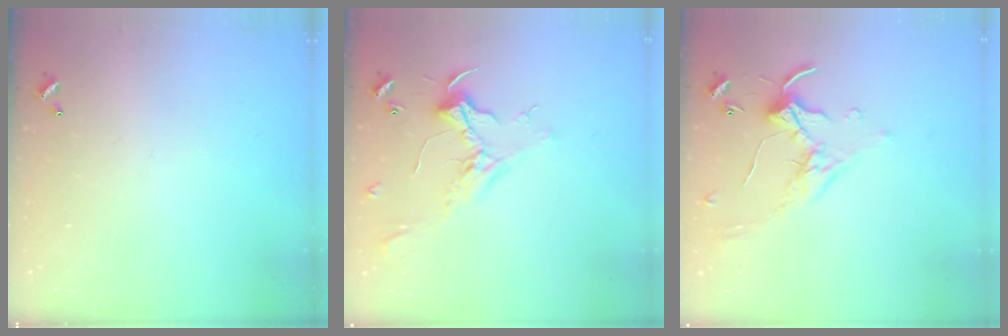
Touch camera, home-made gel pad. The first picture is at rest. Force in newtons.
{"total": 2.4, "press": 2.3, "slide": 0.8}
{"total": 0.0}